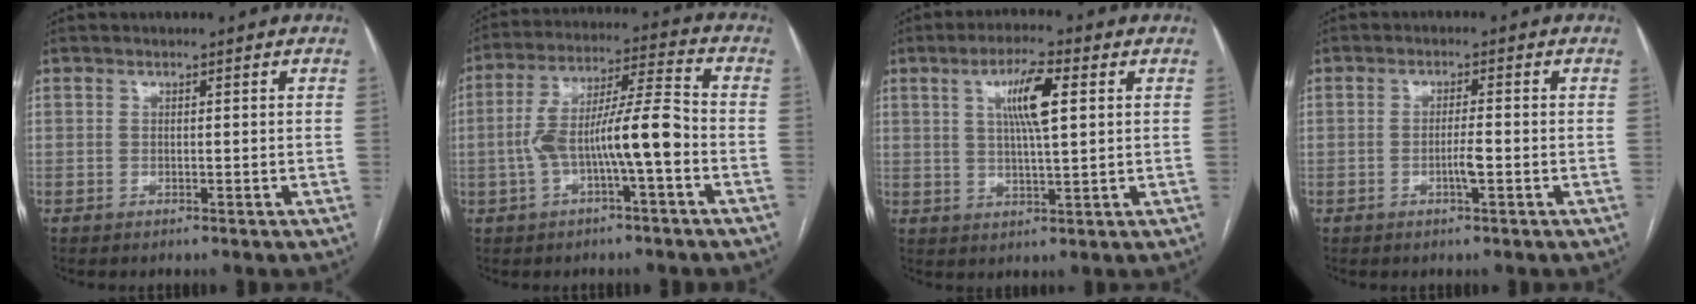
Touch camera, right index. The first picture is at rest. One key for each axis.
{"total": 11.3, "fx": -2.9, "fy": 1.2, "fz": 10.9, "tx": -0.204, "ty": 0.032, "tz": -0.049}
{"total": 7.5, "fx": 2.4, "fy": 0.9, "fz": 7.1, "tx": -0.130, "ty": 0.007, "tz": 0.042}
{"total": 2.8, "fx": -1.0, "fy": 0.1, "fz": 2.6, "tx": -0.048, "ty": -0.001, "tz": -0.018}